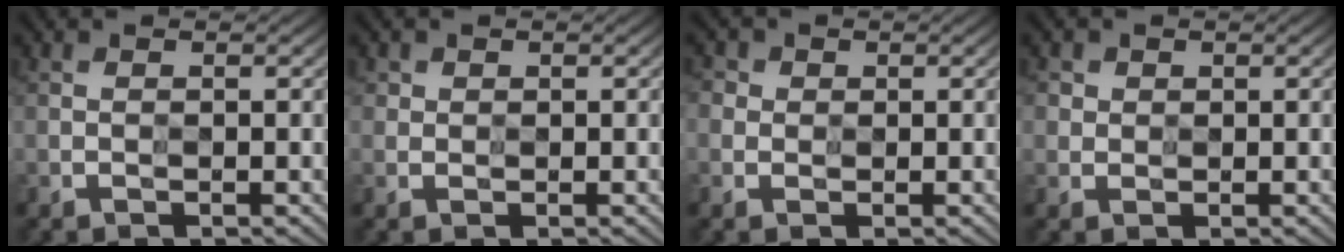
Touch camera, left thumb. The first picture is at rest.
{"total": 1.8, "force": [1.1, 1.4, 0.0], "torque": [-0.003, -0.001, 0.018]}
{"total": 2.7, "force": [0.7, 2.5, 0.6], "torque": [-0.027, -0.001, 0.010]}
{"total": 2.5, "force": [1.4, 2.1, 0.0], "torque": [-0.011, -0.001, 0.026]}